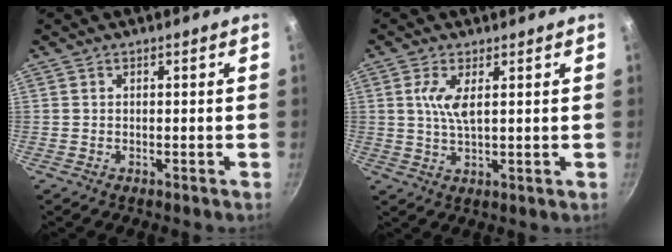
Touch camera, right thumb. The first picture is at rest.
{"total": 4.9, "force": [1.4, 1.4, 4.5], "torque": [-0.094, -0.008, 0.028]}